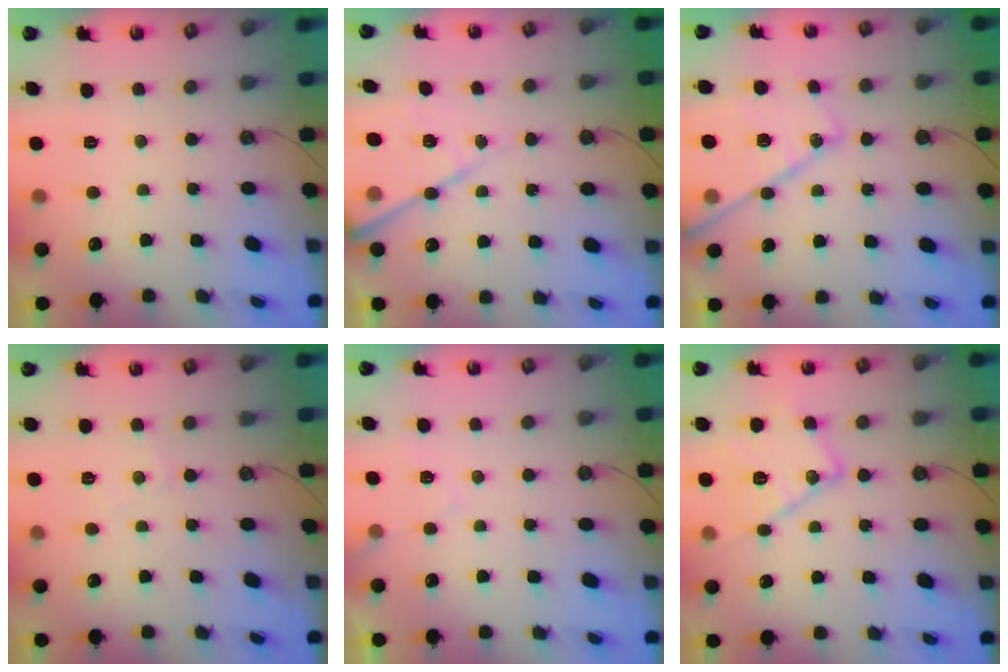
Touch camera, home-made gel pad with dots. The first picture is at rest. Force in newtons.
{"total": 13.7, "press": 13.7, "slide": 0.8}
{"total": 17.3, "press": 17.3, "slide": 1.2}
{"total": 3.8, "press": 3.7, "slide": 0.6}
{"total": 5.9, "press": 5.8, "slide": 0.8}
{"total": 13.5, "press": 13.4, "slide": 1.2}